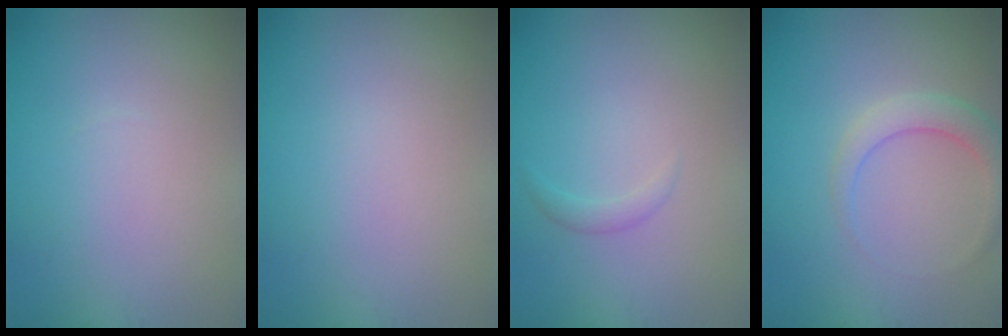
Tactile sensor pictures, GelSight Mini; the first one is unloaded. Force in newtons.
{"total": 0.0}
{"total": 0.9, "press": 0.9, "slide": 0.0}
{"total": 2.5, "press": 2.5, "slide": 0.1}